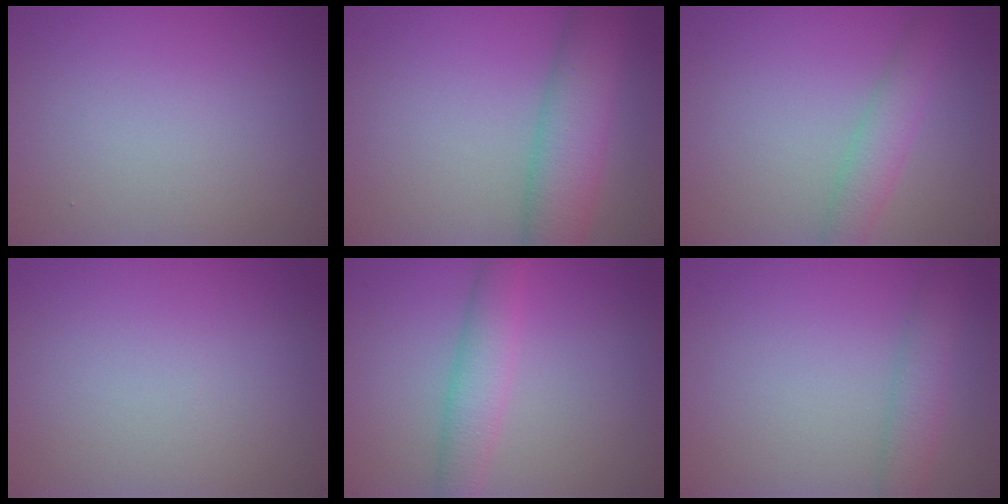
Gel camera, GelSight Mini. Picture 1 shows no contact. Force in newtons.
{"total": 6.7, "press": 6.7, "slide": 0.2}
{"total": 2.8, "press": 2.8, "slide": 0.0}
{"total": 0.0}
{"total": 3.5, "press": 3.5, "slide": 0.0}
{"total": 2.9, "press": 2.9, "slide": 0.1}